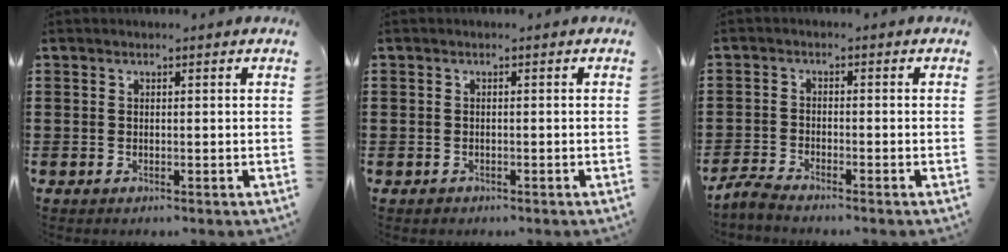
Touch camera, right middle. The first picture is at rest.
{"total": 0.7, "force": [-0.5, 0.5, 0.0], "torque": [0.000, 0.004, -0.012]}
{"total": 2.6, "force": [-2.5, 0.2, 0.8], "torque": [-0.037, -0.003, -0.057]}